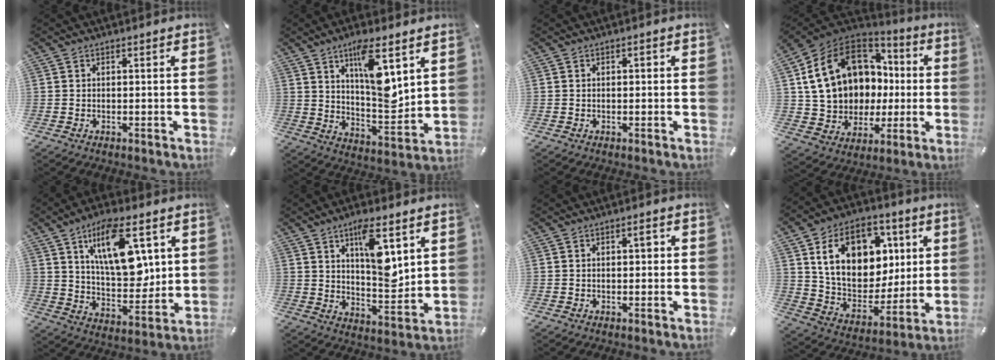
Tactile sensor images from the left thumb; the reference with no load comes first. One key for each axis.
{"total": 13.7, "fx": 7.1, "fy": 4.8, "fz": 10.7, "tx": -0.160, "ty": -0.042, "tz": 0.118}
{"total": 1.0, "fx": 0.0, "fy": 0.7, "fz": 0.8, "tx": -0.016, "ty": 0.004, "tz": -0.003}
{"total": 17.1, "fx": 4.9, "fy": 13.7, "fz": 8.9, "tx": -0.186, "ty": -0.035, "tz": 0.107}
{"total": 17.1, "fx": 7.5, "fy": 8.5, "fz": 12.8, "tx": -0.215, "ty": -0.020, "tz": 0.124}
{"total": 12.5, "fx": 6.1, "fy": 5.0, "fz": 9.8, "tx": -0.147, "ty": -0.038, "tz": 0.099}
{"total": 2.3, "fx": 0.3, "fy": 1.2, "fz": 1.9, "tx": -0.031, "ty": 0.005, "tz": 0.001}
{"total": 19.4, "fx": 6.7, "fy": 14.4, "fz": 11.1, "tx": -0.188, "ty": -0.015, "tz": 0.128}